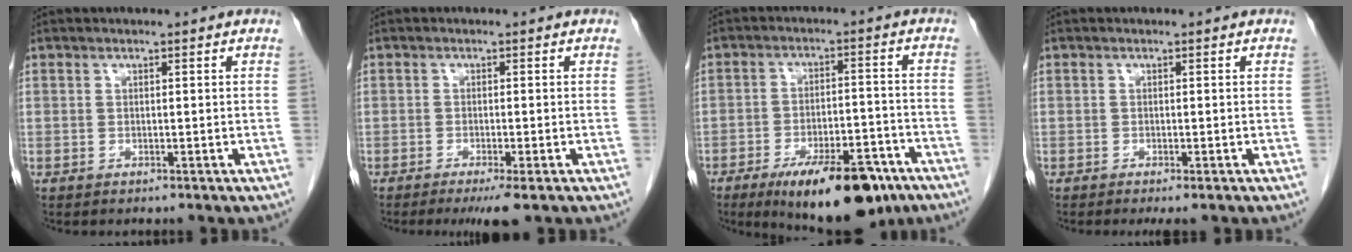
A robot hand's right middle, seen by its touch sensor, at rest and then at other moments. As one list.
[{"total": 3.8, "force": [-2.4, 0.2, 3.0], "torque": [-0.043, -0.012, -0.037]}, {"total": 15.6, "force": [-10.1, 4.9, 10.8], "torque": [-0.138, -0.001, -0.151]}, {"total": 1.6, "force": [-1.1, 0.1, 1.1], "torque": [-0.017, -0.007, -0.016]}]